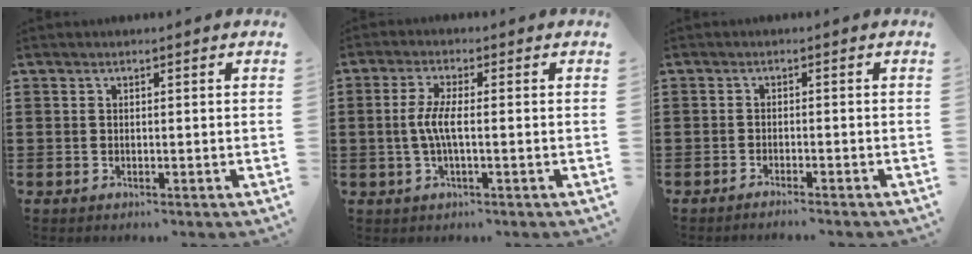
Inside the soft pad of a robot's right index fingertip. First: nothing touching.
{"total": 4.1, "force": [-0.6, 0.7, 4.0], "torque": [-0.094, -0.007, -0.021]}
{"total": 1.5, "force": [-1.4, -0.4, 0.1], "torque": [-0.001, 0.002, -0.028]}